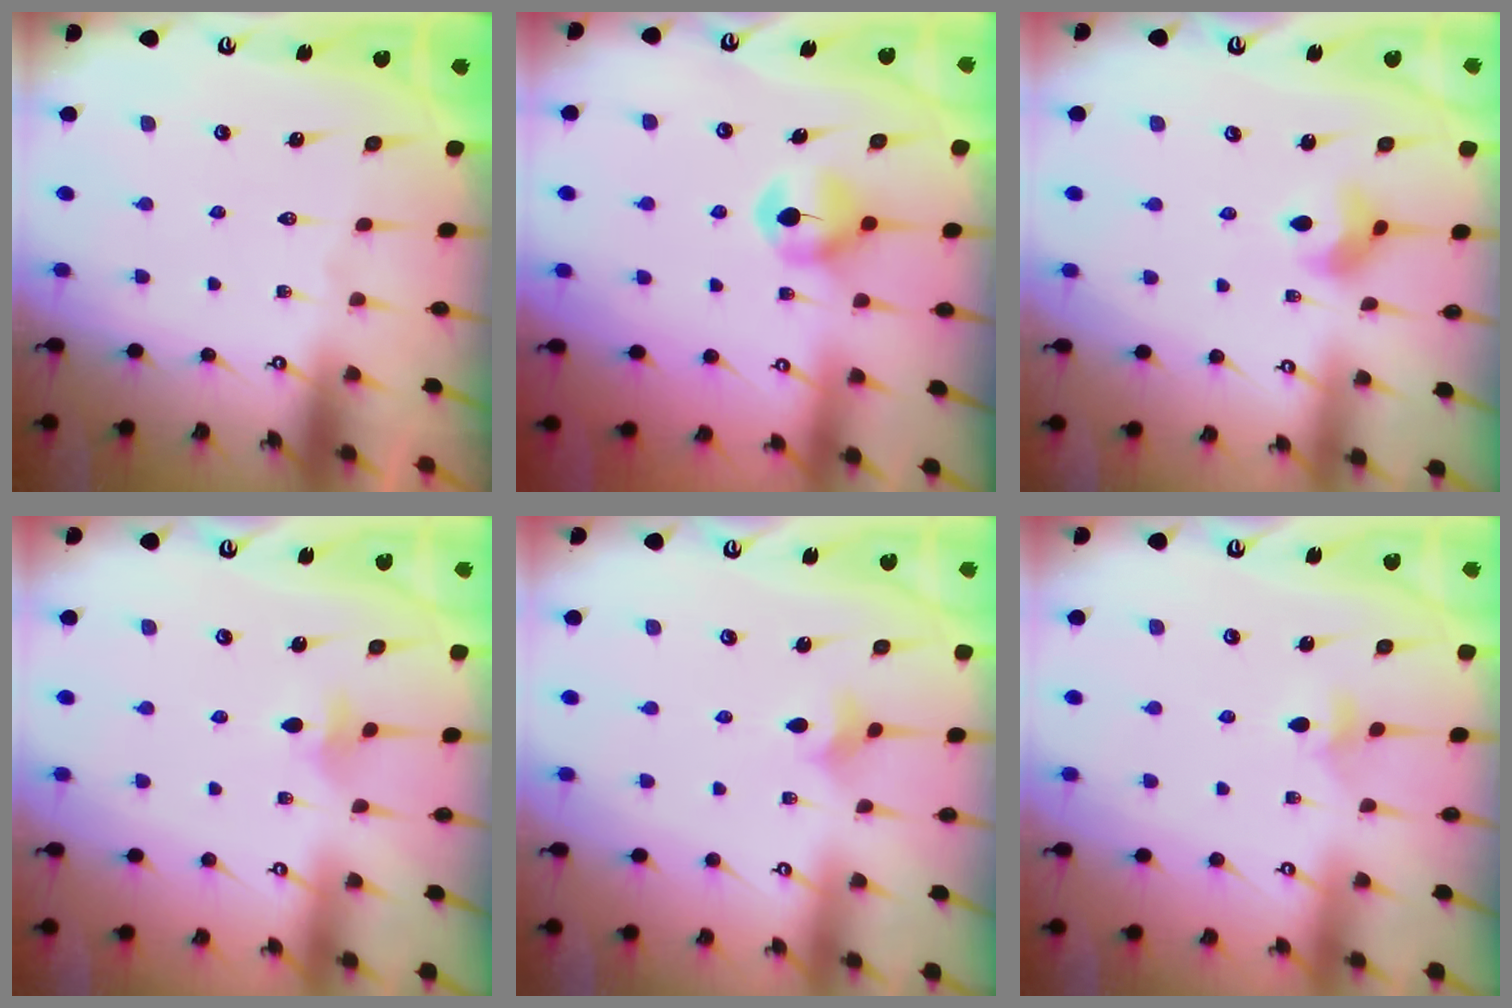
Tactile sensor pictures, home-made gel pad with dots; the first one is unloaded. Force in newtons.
{"total": 6.6, "press": 6.6, "slide": 0.5}
{"total": 6.0, "press": 5.9, "slide": 0.6}
{"total": 4.6, "press": 4.5, "slide": 1.0}
{"total": 3.9, "press": 3.8, "slide": 0.8}
{"total": 5.2, "press": 5.1, "slide": 0.8}